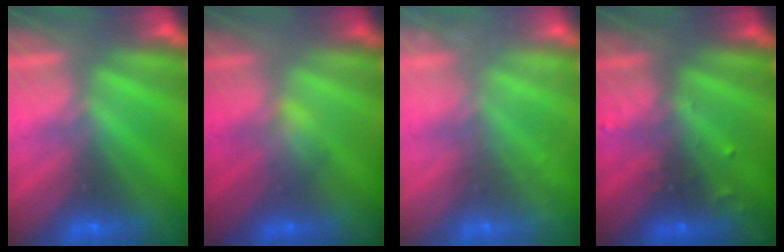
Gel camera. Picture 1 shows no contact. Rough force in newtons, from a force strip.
{"total": 2.8}
{"total": 2.4}
{"total": 3.0}